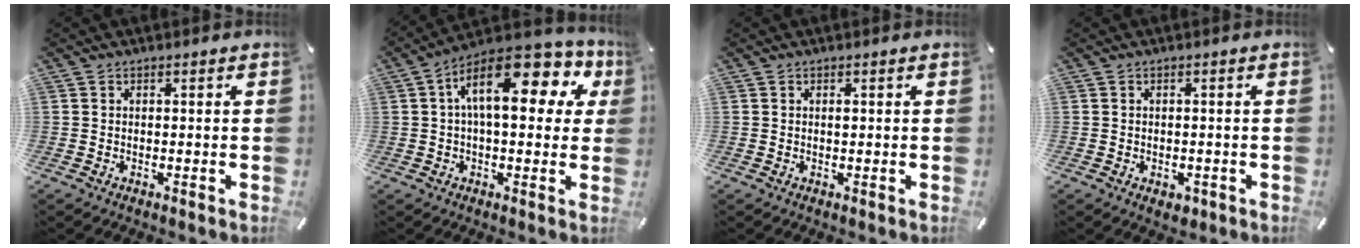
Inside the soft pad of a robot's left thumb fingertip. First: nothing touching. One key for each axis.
{"total": 17.7, "fx": 6.0, "fy": 8.0, "fz": 14.6, "tx": -0.235, "ty": -0.025, "tz": 0.099}
{"total": 0.6, "fx": 0.1, "fy": 0.3, "fz": 0.5, "tx": -0.011, "ty": -0.002, "tz": 0.003}
{"total": 2.0, "fx": -0.9, "fy": 1.6, "fz": 1.0, "tx": -0.017, "ty": 0.004, "tz": -0.016}